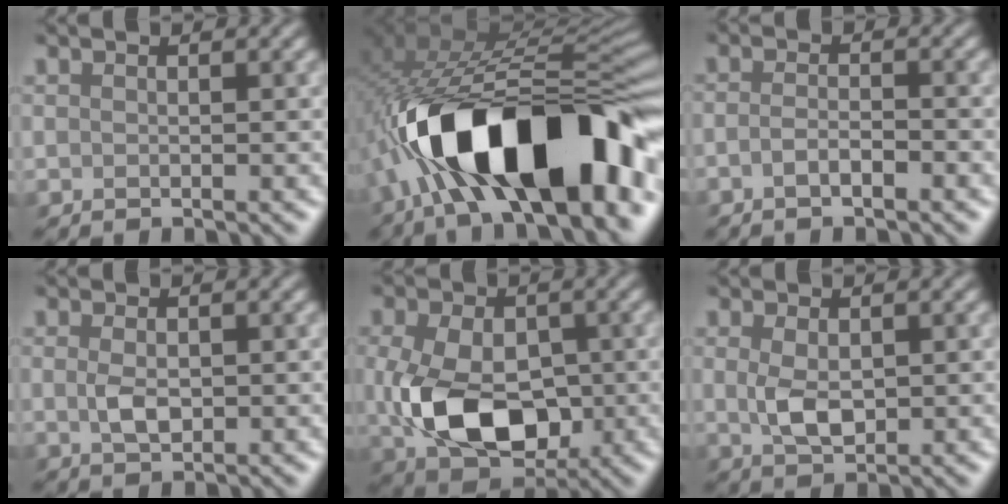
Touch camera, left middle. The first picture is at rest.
{"total": 16.8, "force": [-6.4, 6.9, 14.0], "torque": [-0.224, -0.002, -0.089]}
{"total": 1.7, "force": [-1.1, 0.0, 1.3], "torque": [-0.032, 0.008, -0.019]}
{"total": 2.0, "force": [-0.2, 1.0, 1.7], "torque": [-0.041, 0.004, 0.002]}
{"total": 9.2, "force": [-0.9, 6.2, 6.7], "torque": [-0.150, -0.009, -0.004]}
{"total": 3.1, "force": [0.0, 1.7, 2.5], "torque": [-0.060, 0.004, 0.007]}